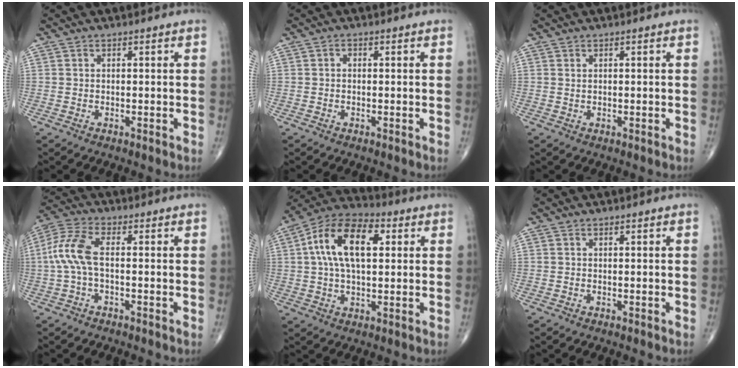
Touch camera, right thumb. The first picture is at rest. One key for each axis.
{"total": 0.8, "fx": 0.0, "fy": 0.5, "fz": 0.5, "tx": -0.006, "ty": 0.001, "tz": -0.002}
{"total": 0.5, "fx": 0.3, "fy": 0.3, "fz": 0.3, "tx": -0.005, "ty": -0.001, "tz": 0.006}
{"total": 7.9, "fx": -0.3, "fy": 3.3, "fz": 7.2, "tx": -0.181, "ty": 0.021, "tz": -0.011}
{"total": 15.3, "fx": 3.4, "fy": 8.1, "fz": 12.6, "tx": -0.225, "ty": 0.023, "tz": 0.054}
{"total": 0.0}